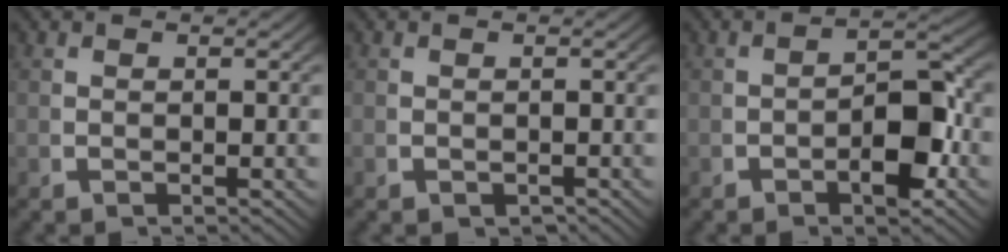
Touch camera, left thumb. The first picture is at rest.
{"total": 0.9, "force": [-0.7, 0.5, 0.3], "torque": [-0.006, -0.008, -0.007]}
{"total": 5.4, "force": [-1.0, 2.4, 4.7], "torque": [-0.067, -0.005, -0.015]}